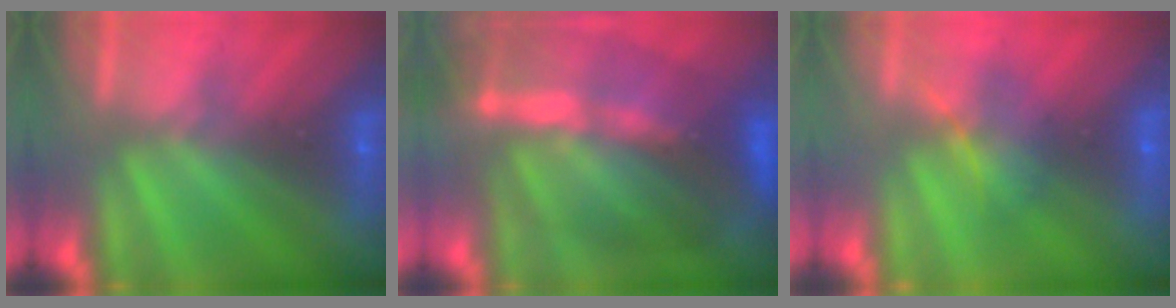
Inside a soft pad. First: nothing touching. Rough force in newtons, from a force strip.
{"total": 10.4}
{"total": 1.6}